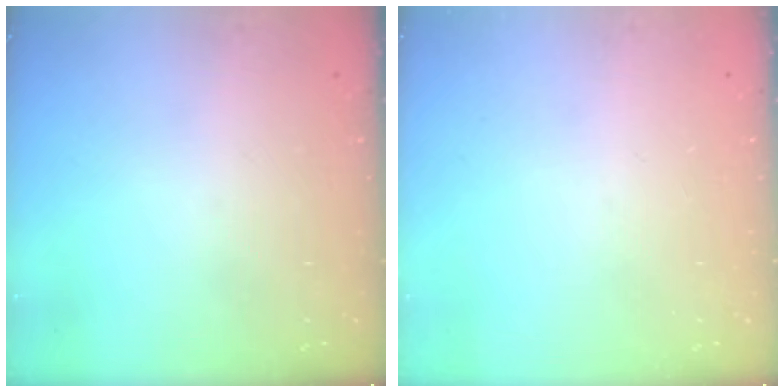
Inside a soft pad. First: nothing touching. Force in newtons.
{"total": 0.0}